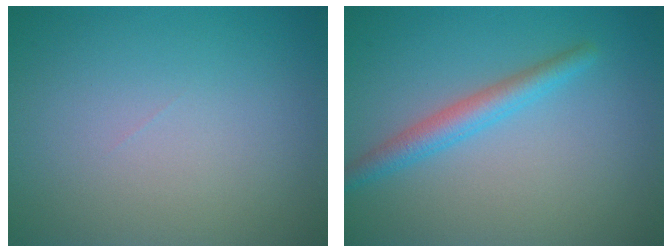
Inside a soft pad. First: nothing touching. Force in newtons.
{"total": 2.7, "press": 2.7, "slide": 0.1}